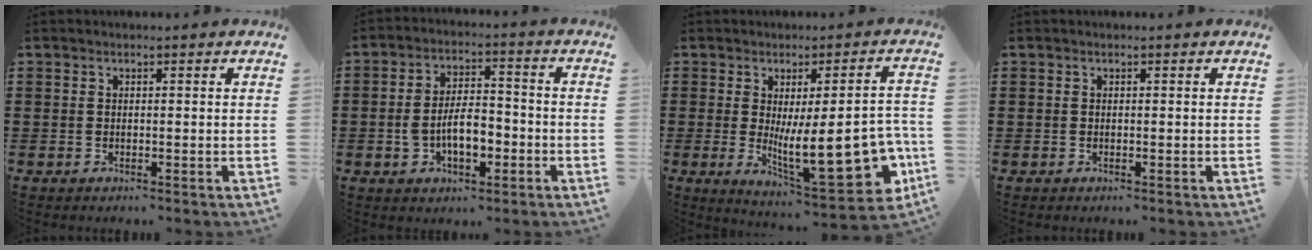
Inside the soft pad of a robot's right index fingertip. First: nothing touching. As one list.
[{"total": 7.5, "force": [-2.2, 3.6, 6.3], "torque": [-0.120, 0.003, -0.045]}, {"total": 15.8, "force": [-3.2, 4.7, 14.8], "torque": [-0.213, -0.021, -0.039]}, {"total": 0.0}]